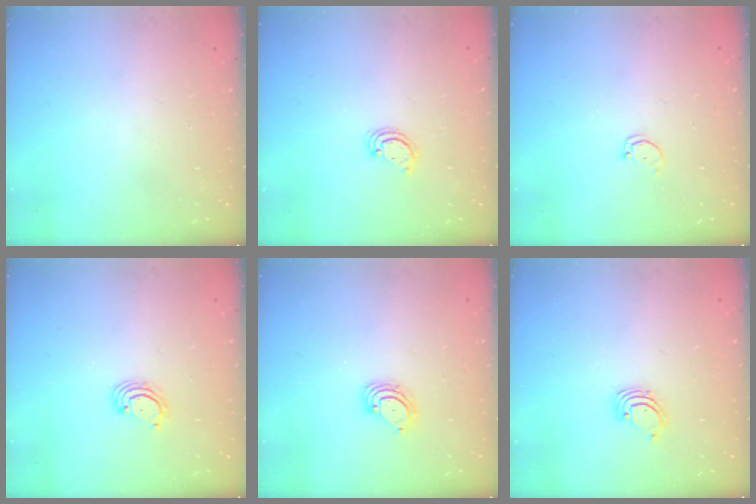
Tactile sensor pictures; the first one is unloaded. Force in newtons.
{"total": 2.5, "press": 2.5, "slide": 0.2}
{"total": 1.7, "press": 1.7, "slide": 0.2}
{"total": 2.6, "press": 2.6, "slide": 0.3}
{"total": 3.6, "press": 3.6, "slide": 0.3}
{"total": 1.4, "press": 1.4, "slide": 0.1}